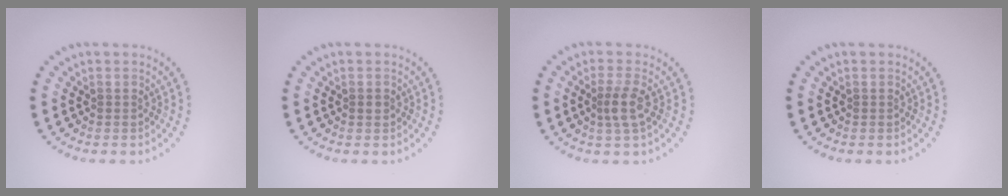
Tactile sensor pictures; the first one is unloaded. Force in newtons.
{"total": 0.6, "press": 0.6, "slide": 0.0}
{"total": 2.2, "press": 1.8, "slide": 1.3}
{"total": 0.0}